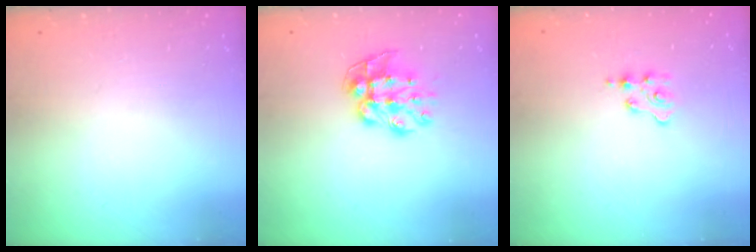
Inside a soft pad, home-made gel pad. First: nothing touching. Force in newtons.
{"total": 9.6, "press": 9.6, "slide": 0.6}
{"total": 2.9, "press": 2.9, "slide": 0.4}